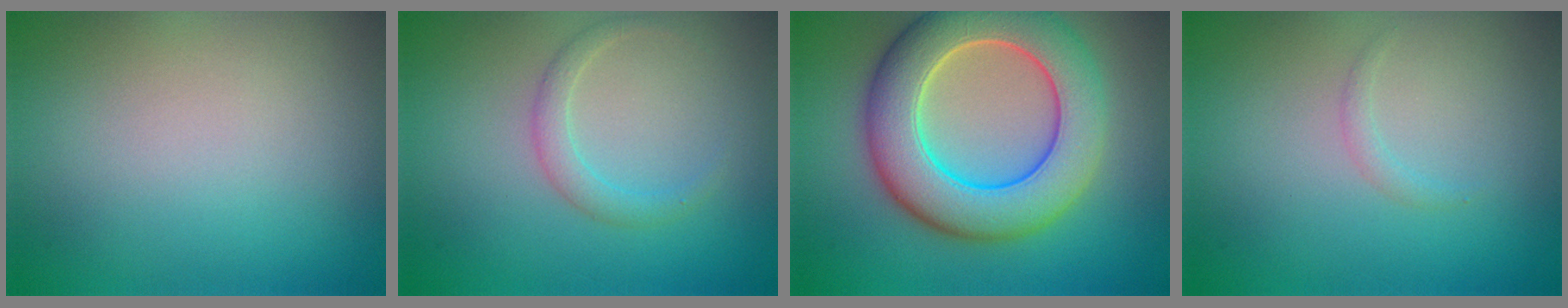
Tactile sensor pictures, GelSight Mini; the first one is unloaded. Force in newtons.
{"total": 1.7, "press": 1.7, "slide": 0.1}
{"total": 9.7, "press": 9.7, "slide": 0.3}
{"total": 0.7, "press": 0.7, "slide": 0.1}